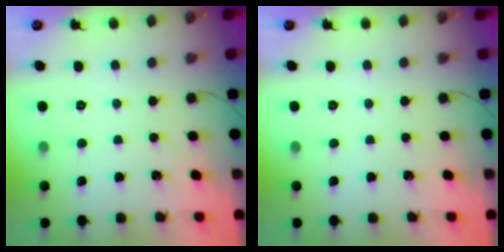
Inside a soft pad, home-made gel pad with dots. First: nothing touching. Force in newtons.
{"total": 0.0}